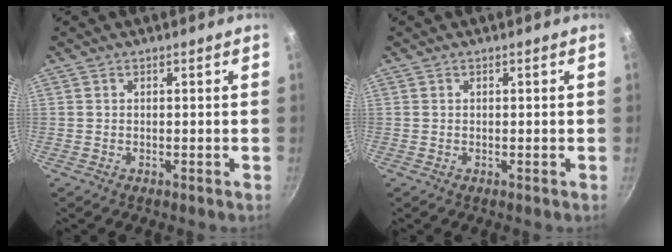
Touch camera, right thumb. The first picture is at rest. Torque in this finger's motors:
{"motor_torque": [0.46, 0.30, -0.21, 0.16, 0.03]}